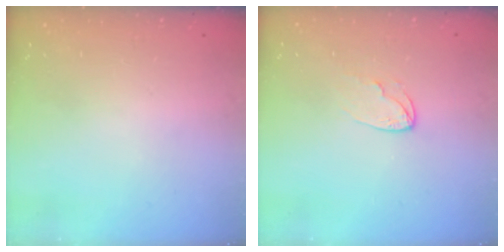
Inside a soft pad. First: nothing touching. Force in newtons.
{"total": 6.0, "press": 6.0, "slide": 0.4}